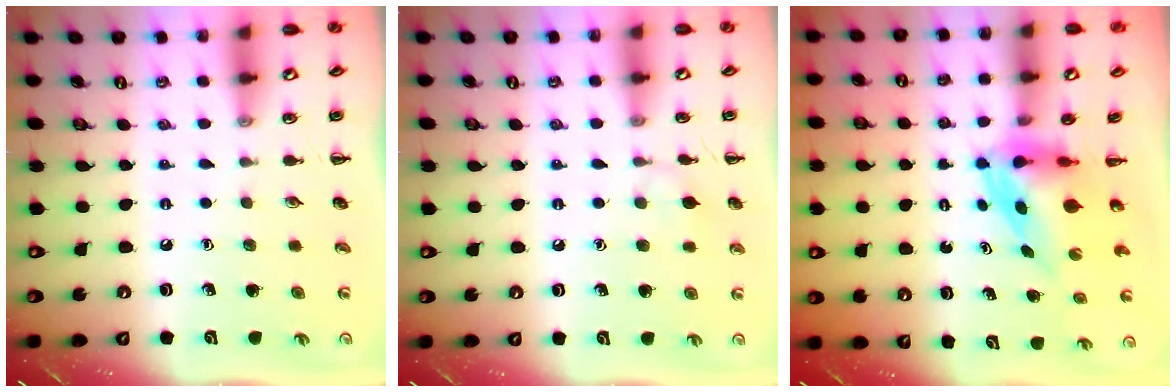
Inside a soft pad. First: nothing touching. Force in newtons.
{"total": 5.7, "press": 5.4, "slide": 1.9}
{"total": 3.9, "press": 3.8, "slide": 1.0}